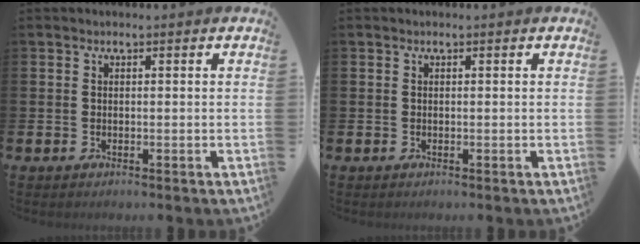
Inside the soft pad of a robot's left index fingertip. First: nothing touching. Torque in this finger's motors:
{"motor_torque": [0.00, 0.00, 0.00, 0.00]}